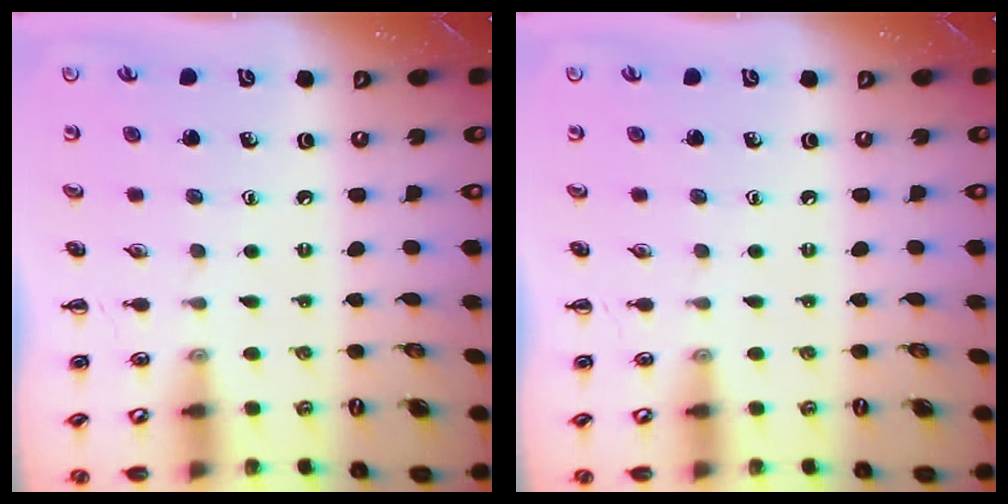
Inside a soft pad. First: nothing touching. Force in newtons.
{"total": 0.0}